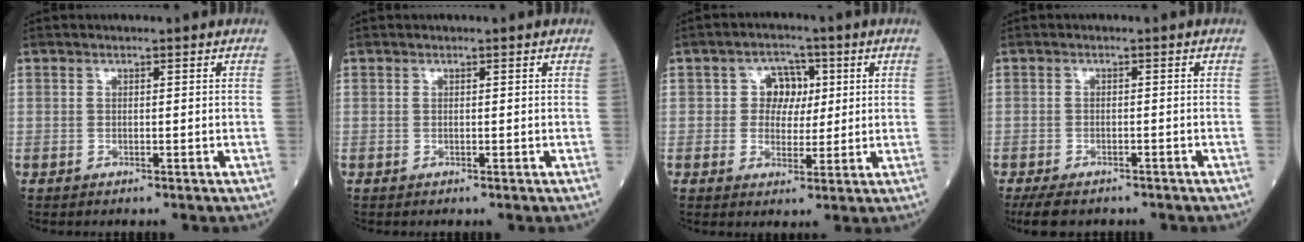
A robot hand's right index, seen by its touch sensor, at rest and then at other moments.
{"total": 0.0}
{"total": 4.9, "force": [1.0, 4.1, 2.5], "torque": [-0.031, 0.013, 0.016]}
{"total": 5.8, "force": [-4.6, 2.5, 2.6], "torque": [-0.040, -0.008, -0.068]}